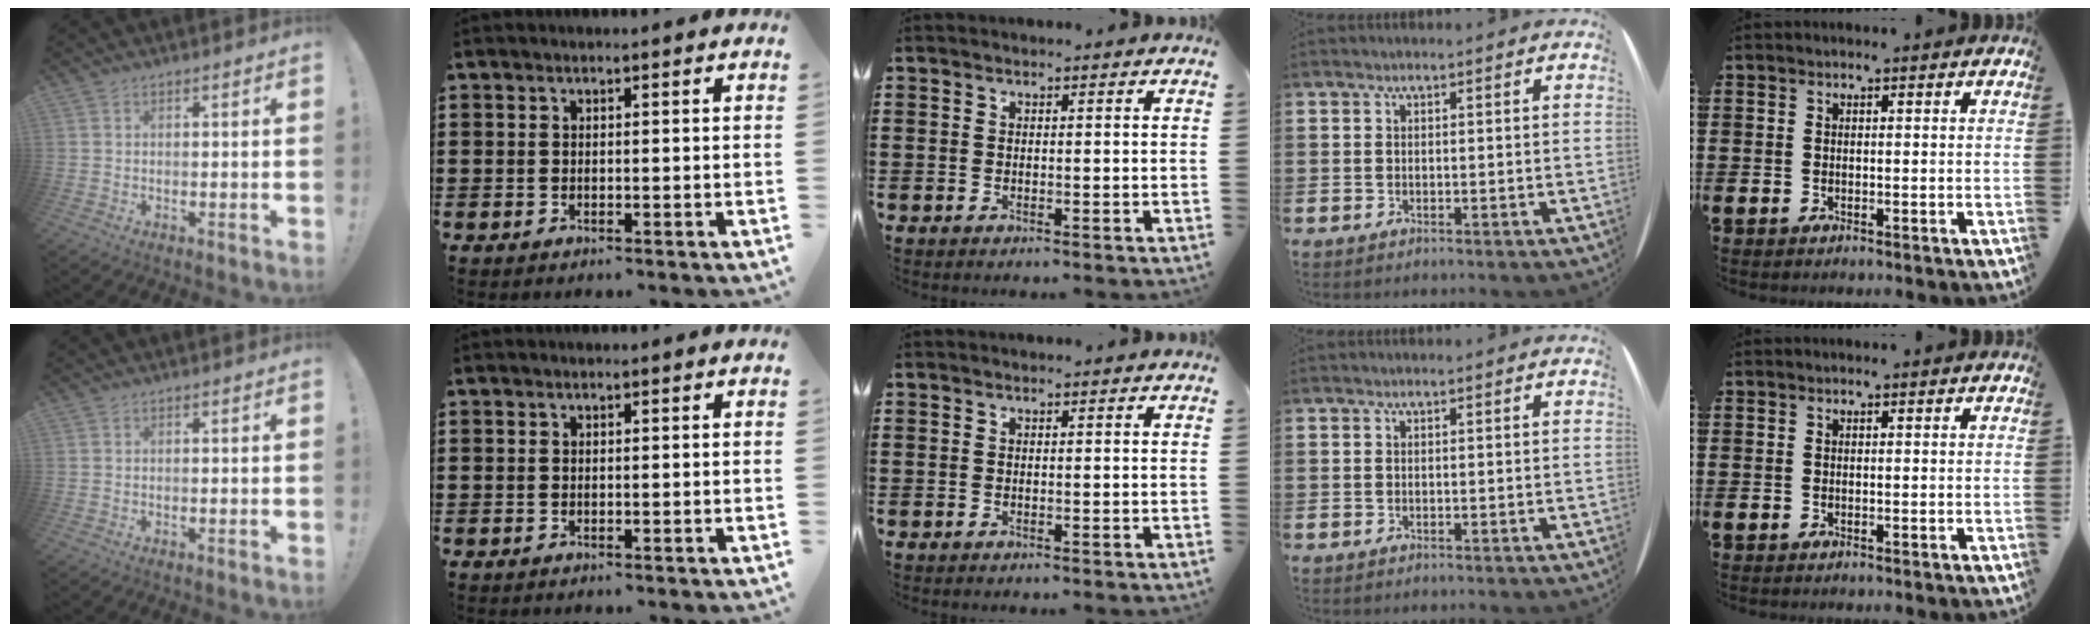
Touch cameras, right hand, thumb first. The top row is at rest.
{}